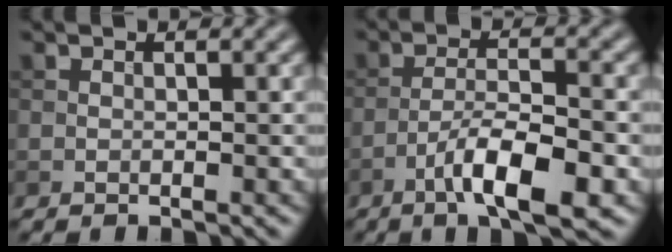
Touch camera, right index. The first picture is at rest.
{"total": 6.9, "force": [-3.6, 1.7, 5.6], "torque": [-0.096, 0.009, -0.063]}